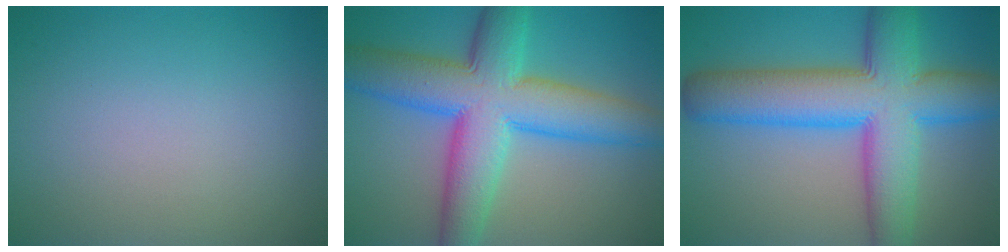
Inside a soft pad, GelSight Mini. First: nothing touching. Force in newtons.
{"total": 11.1, "press": 11.1, "slide": 0.1}
{"total": 11.7, "press": 11.7, "slide": 0.2}